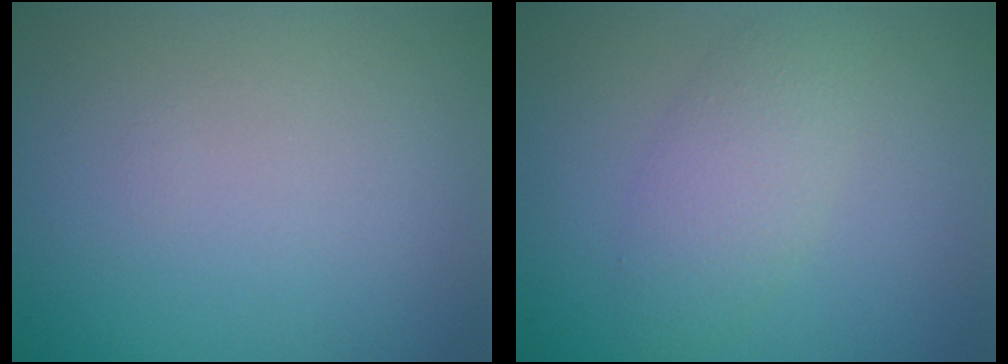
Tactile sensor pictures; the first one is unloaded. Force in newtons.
{"total": 2.6, "press": 2.6, "slide": 0.3}